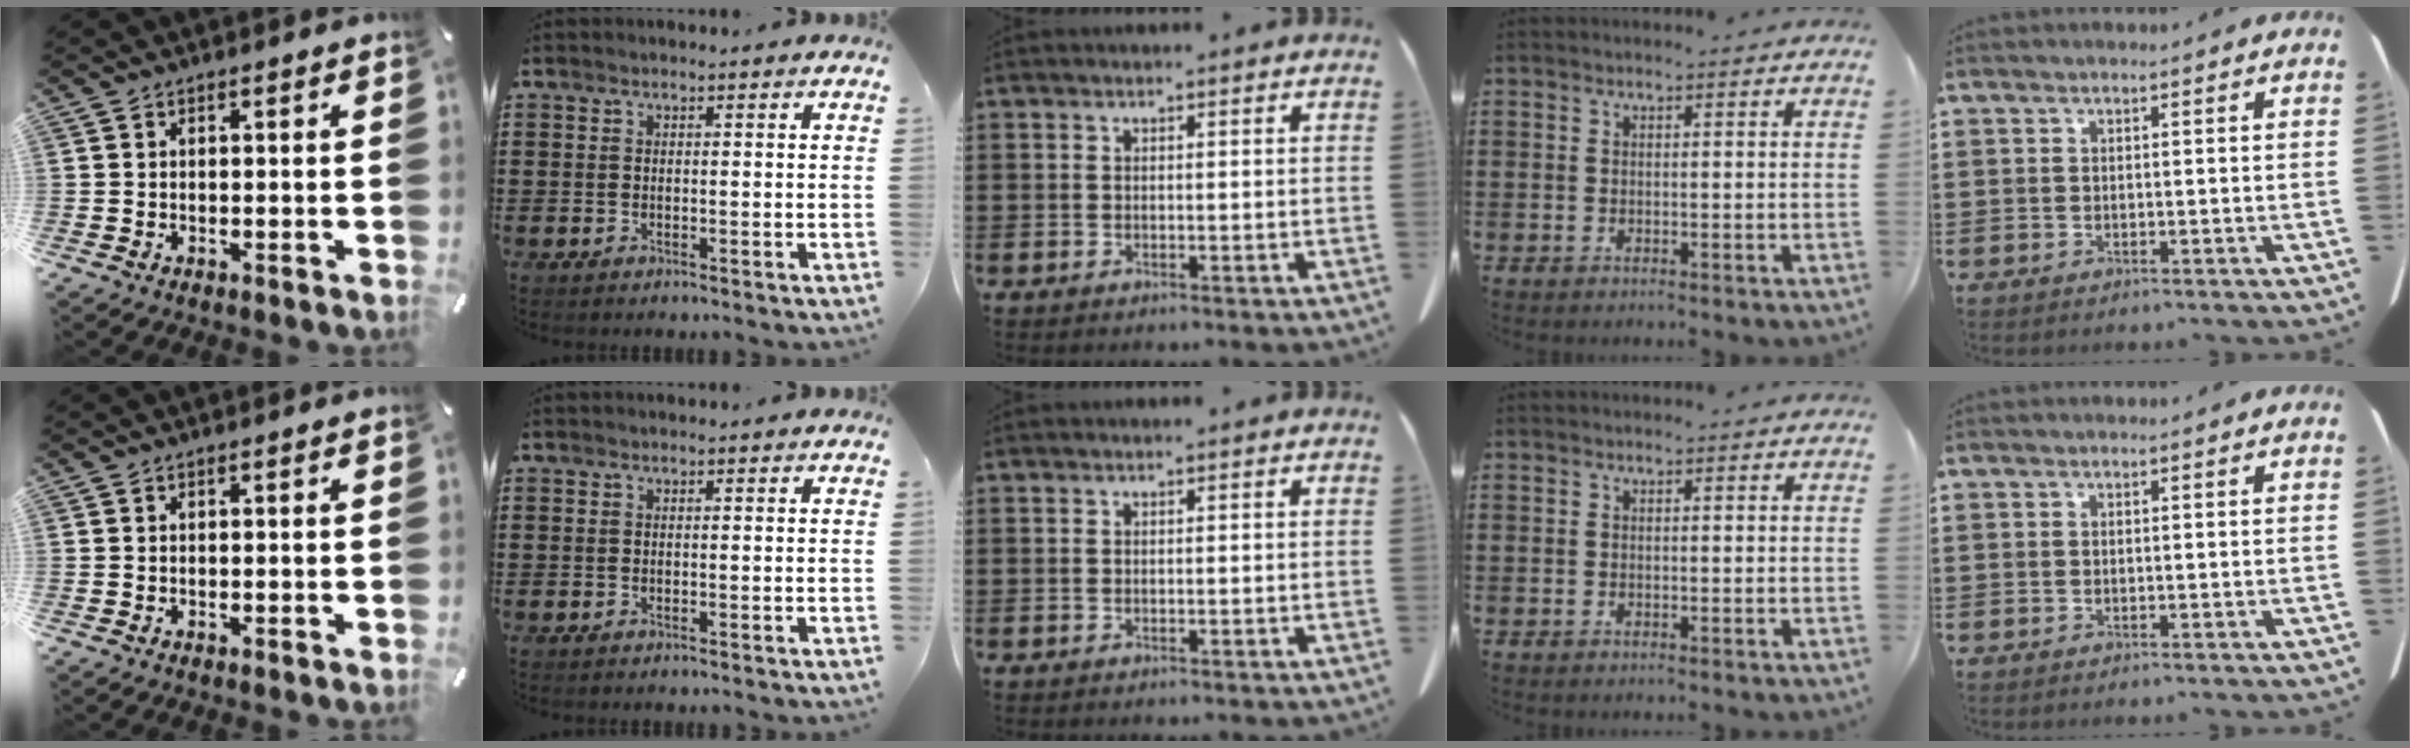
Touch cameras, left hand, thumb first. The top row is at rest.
{}